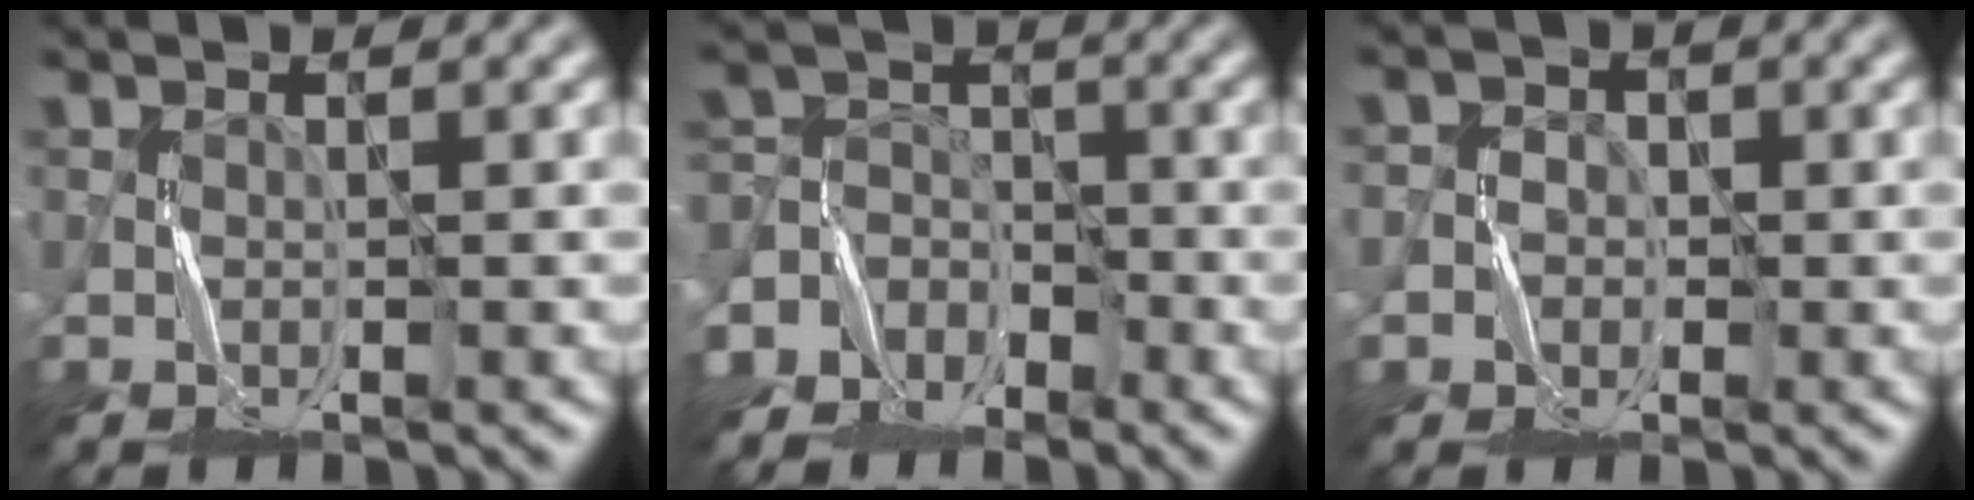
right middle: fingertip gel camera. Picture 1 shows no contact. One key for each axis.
{"total": 5.4, "fx": -3.9, "fy": 3.8, "fz": 0.2, "tx": 0.017, "ty": 0.010, "tz": -0.089}
{"total": 2.3, "fx": -0.2, "fy": 2.3, "fz": -0.1, "tx": 0.018, "ty": 0.007, "tz": -0.017}